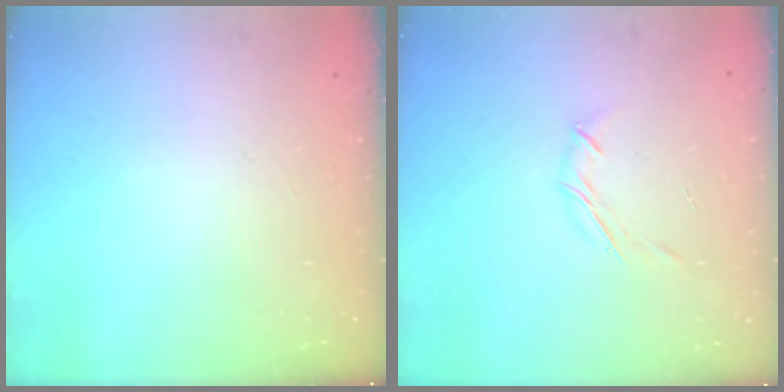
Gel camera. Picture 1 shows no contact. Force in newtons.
{"total": 3.9, "press": 3.7, "slide": 1.0}